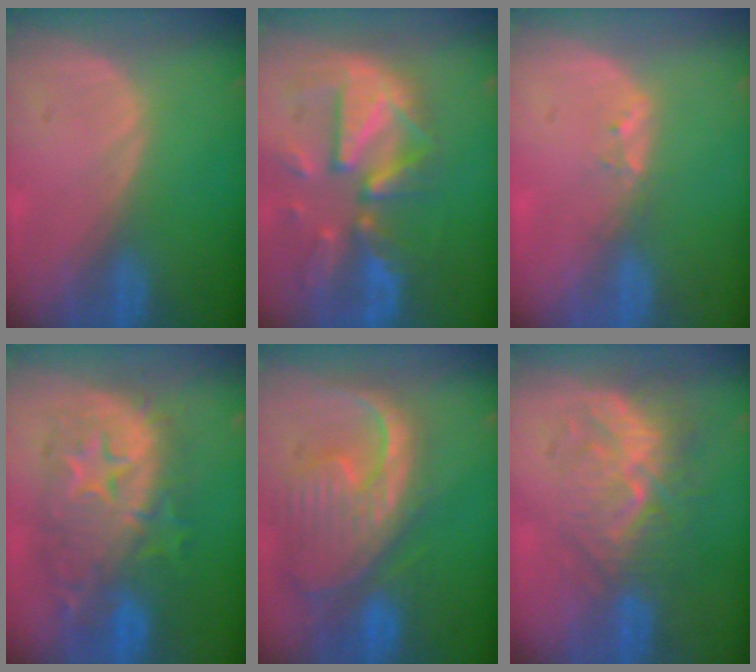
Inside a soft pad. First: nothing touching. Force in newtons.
{"total": 12.1, "press": 10.4, "slide": 6.1}
{"total": 1.7, "press": 1.5, "slide": 0.9}
{"total": 12.3, "press": 12.2, "slide": 1.1}
{"total": 12.7, "press": 10.9, "slide": 6.5}
{"total": 10.1, "press": 8.7, "slide": 5.1}